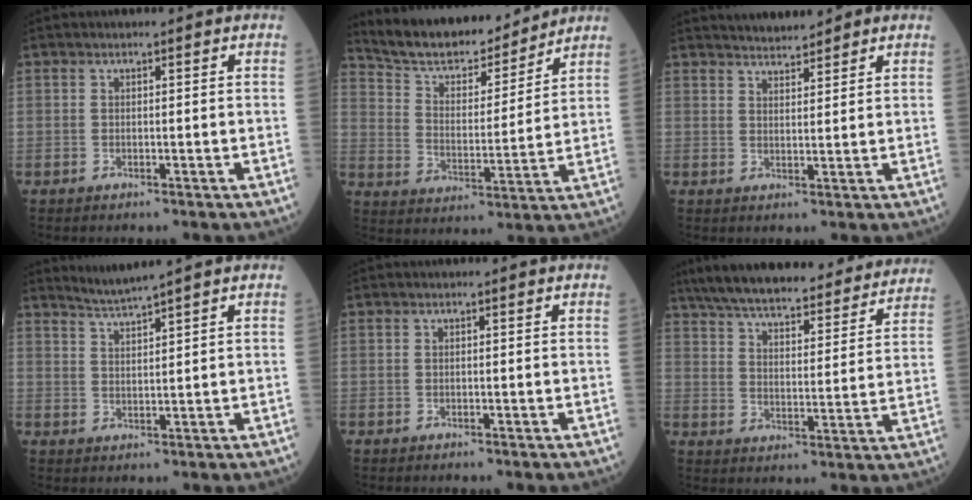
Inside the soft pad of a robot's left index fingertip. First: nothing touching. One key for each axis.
{"total": 15.4, "fx": 14.2, "fy": 3.1, "fz": 5.0, "tx": -0.086, "ty": -0.001, "tz": 0.234}
{"total": 4.8, "fx": 4.6, "fy": 1.0, "fz": 1.3, "tx": -0.022, "ty": 0.014, "tz": 0.071}
{"total": 3.1, "fx": 2.7, "fy": -1.5, "fz": 0.3, "tx": -0.011, "ty": -0.011, "tz": 0.060}
{"total": 0.0}
{"total": 30.1, "fx": 26.7, "fy": 5.9, "fz": 12.5, "tx": -0.205, "ty": -0.016, "tz": 0.345}